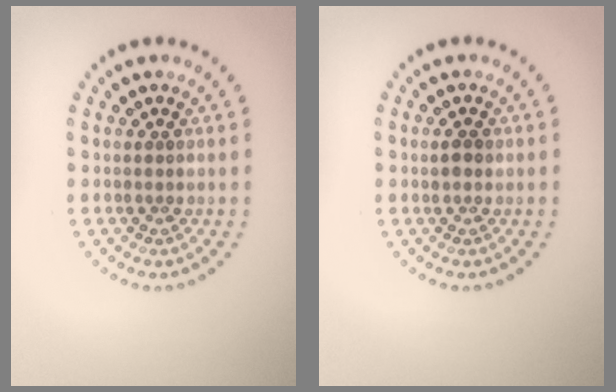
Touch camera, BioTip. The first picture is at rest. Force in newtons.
{"total": 1.1, "press": 1.1, "slide": 0.2}